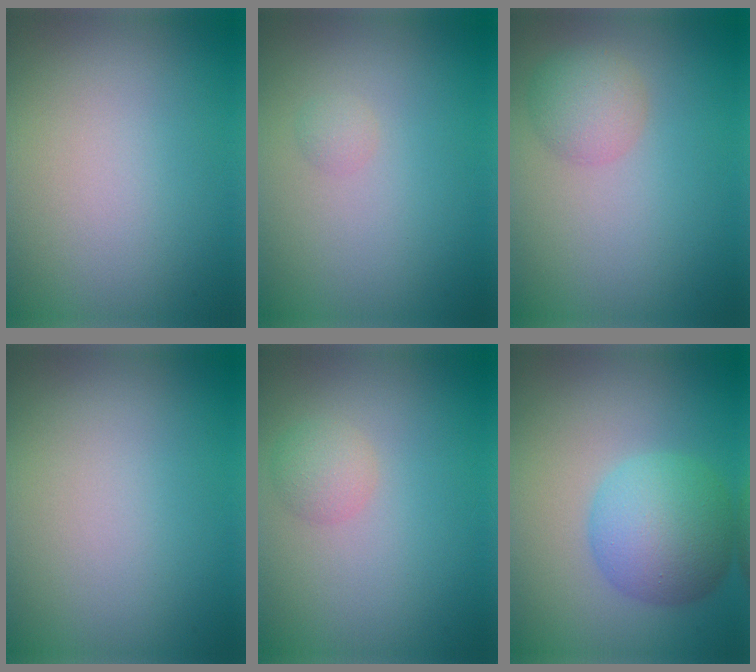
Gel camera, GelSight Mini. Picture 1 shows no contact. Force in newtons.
{"total": 0.7, "press": 0.7, "slide": 0.0}
{"total": 2.1, "press": 2.1, "slide": 0.2}
{"total": 0.0}
{"total": 1.8, "press": 1.8, "slide": 0.1}
{"total": 6.4, "press": 6.3, "slide": 0.1}